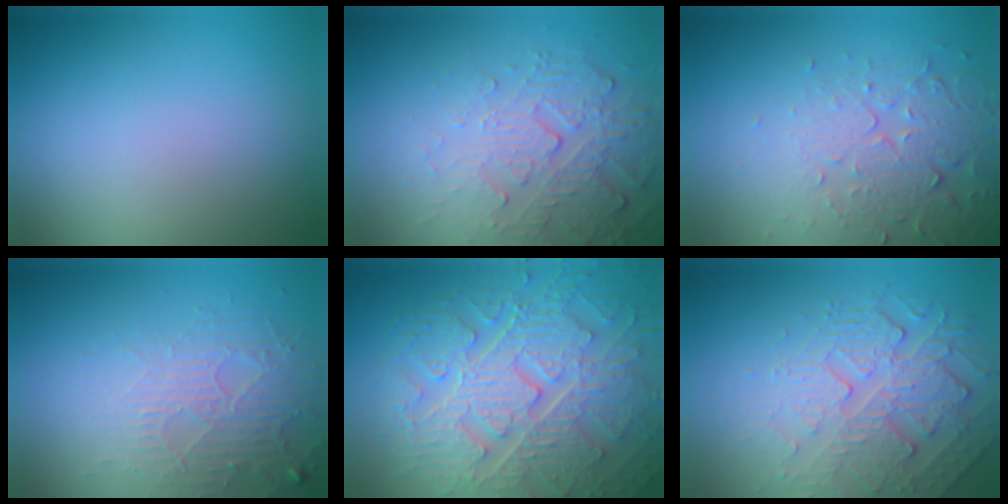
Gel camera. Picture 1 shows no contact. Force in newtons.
{"total": 5.4, "press": 3.7, "slide": 4.0}
{"total": 5.2, "press": 3.8, "slide": 3.5}
{"total": 3.8, "press": 3.3, "slide": 1.9}
{"total": 9.2, "press": 6.8, "slide": 6.2}
{"total": 4.5, "press": 4.1, "slide": 1.8}